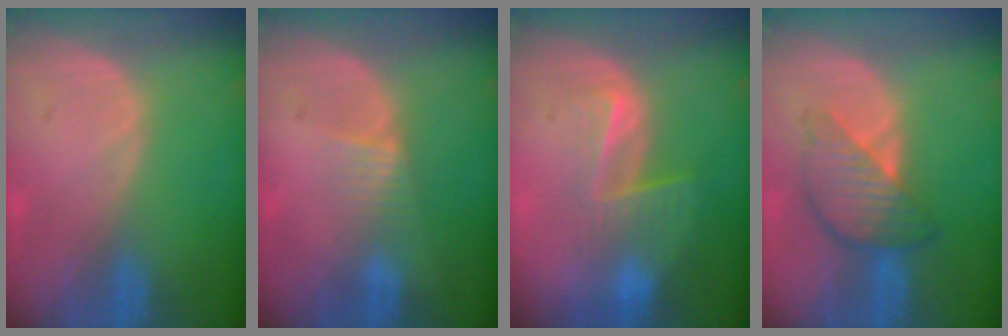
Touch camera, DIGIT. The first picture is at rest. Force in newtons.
{"total": 2.6, "press": 2.4, "slide": 0.9}
{"total": 6.6, "press": 5.6, "slide": 3.5}
{"total": 6.1, "press": 6.1, "slide": 0.4}